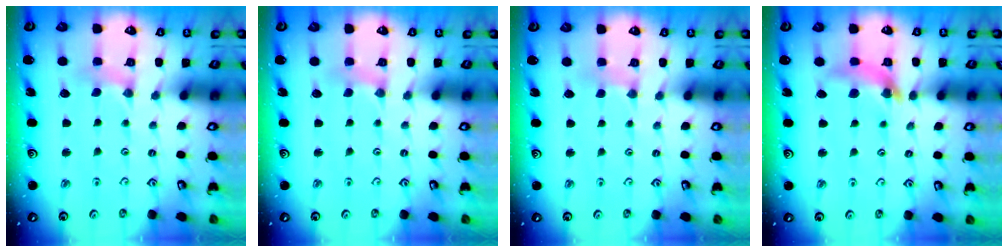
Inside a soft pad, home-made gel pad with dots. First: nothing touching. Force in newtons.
{"total": 0.7, "press": 0.7, "slide": 0.1}
{"total": 1.6, "press": 1.5, "slide": 0.4}
{"total": 12.0, "press": 11.9, "slide": 1.3}